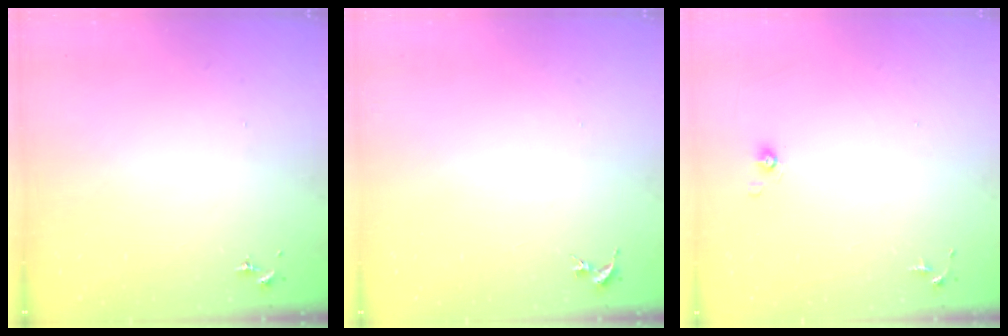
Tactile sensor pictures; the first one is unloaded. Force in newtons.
{"total": 0.0}
{"total": 4.7, "press": 4.4, "slide": 1.5}